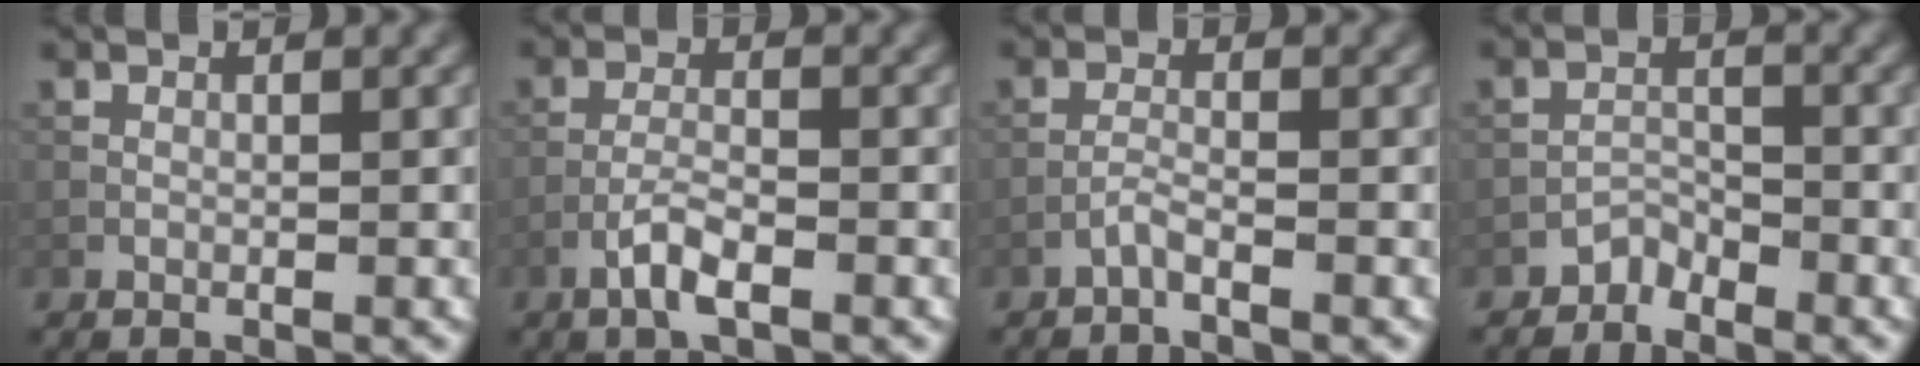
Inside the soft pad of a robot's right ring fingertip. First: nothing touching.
{"total": 2.7, "force": [-1.5, 0.7, 2.1], "torque": [-0.044, 0.005, -0.035]}
{"total": 1.2, "force": [-1.0, 0.0, 0.6], "torque": [-0.011, 0.005, -0.024]}
{"total": 1.6, "force": [-1.5, 0.6, 0.0], "torque": [0.004, 0.010, -0.030]}